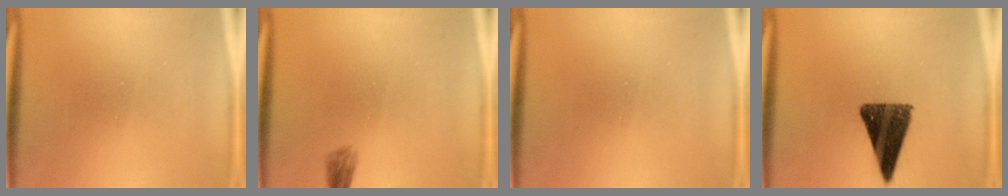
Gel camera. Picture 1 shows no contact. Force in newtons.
{"total": 1.7}
{"total": 0.0}
{"total": 12.1}